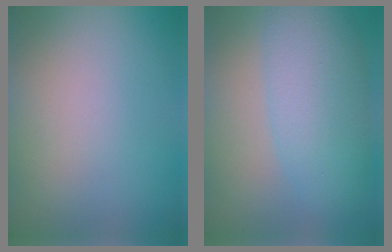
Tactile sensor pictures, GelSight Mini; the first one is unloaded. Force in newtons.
{"total": 7.0, "press": 7.0, "slide": 0.3}